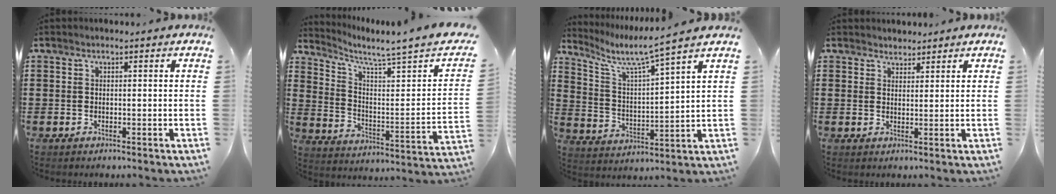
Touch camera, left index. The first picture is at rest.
{"total": 3.2, "force": [2.4, -0.8, 2.0], "torque": [-0.058, -0.039, 0.027]}
{"total": 5.7, "force": [4.8, -0.2, 3.2], "torque": [-0.087, -0.042, 0.071]}
{"total": 1.7, "force": [1.5, 0.6, -0.1], "torque": [-0.002, 0.003, 0.030]}